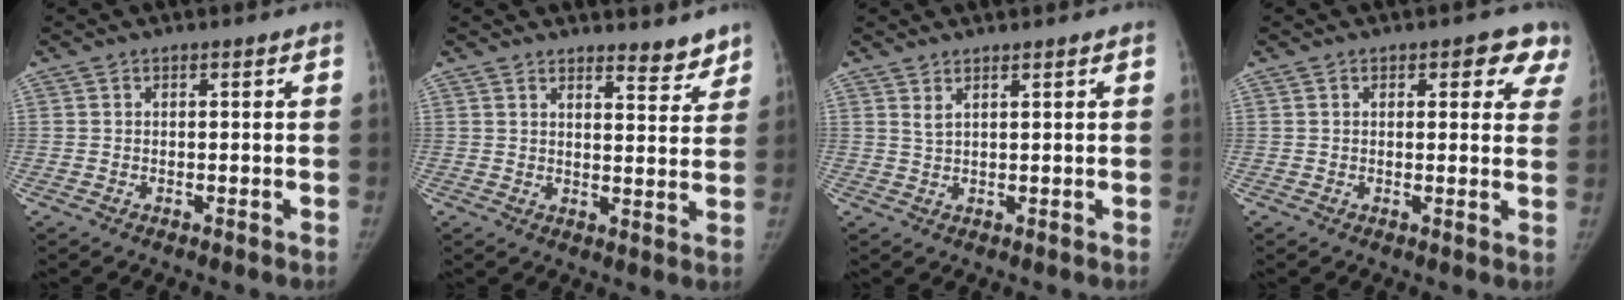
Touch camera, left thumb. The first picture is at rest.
{"total": 5.3, "force": [4.6, 1.7, 1.9], "torque": [0.001, -0.037, 0.060]}
{"total": 0.7, "force": [0.6, 0.2, 0.3], "torque": [-0.005, -0.003, 0.013]}
{"total": 6.6, "force": [3.8, 3.5, 4.0], "torque": [0.000, -0.011, 0.030]}